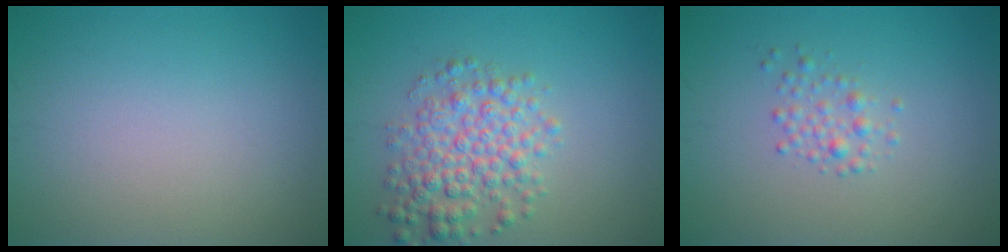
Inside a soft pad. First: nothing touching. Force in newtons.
{"total": 4.8, "press": 4.8, "slide": 0.0}
{"total": 2.2, "press": 2.2, "slide": 0.1}